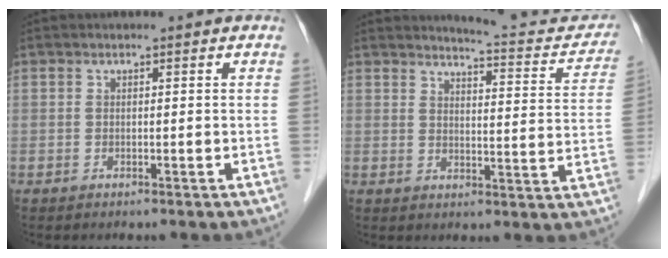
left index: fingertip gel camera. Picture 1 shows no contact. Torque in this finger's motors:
{"motor_torque": [0.31, -0.64, -0.01, -0.02]}